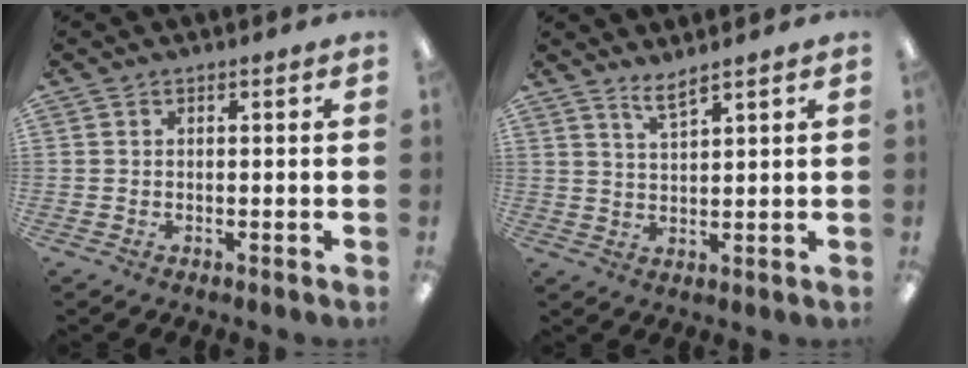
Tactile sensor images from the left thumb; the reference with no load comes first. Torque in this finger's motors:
{"motor_torque": [-0.31, 0.14, -0.04, 0.24, -0.07]}